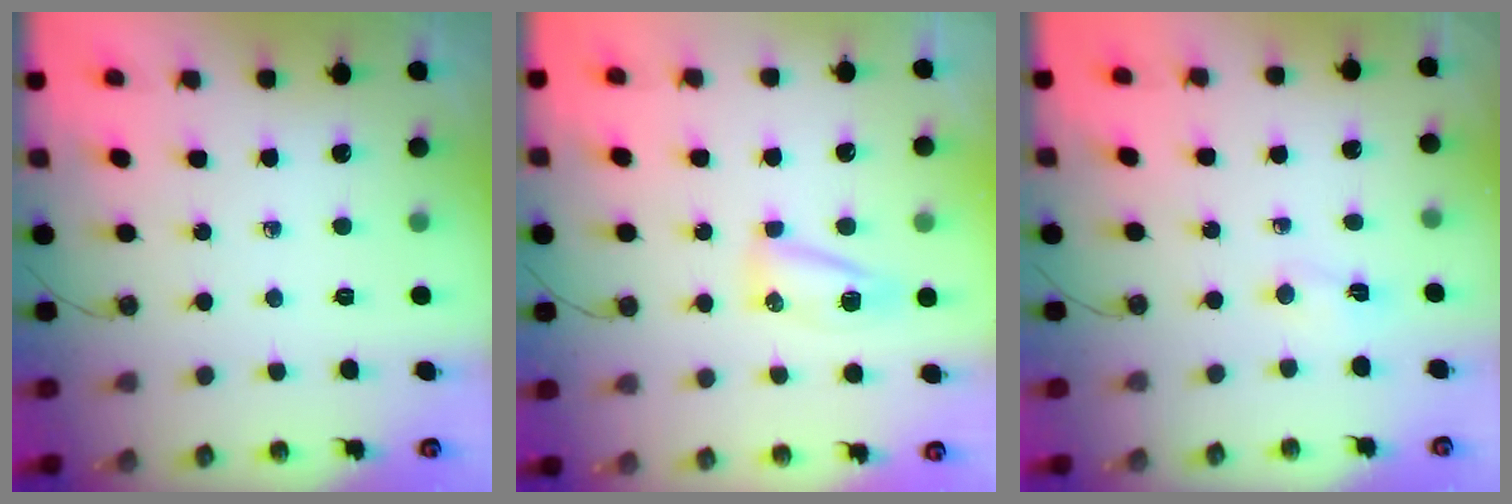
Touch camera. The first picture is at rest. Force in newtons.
{"total": 6.6, "press": 6.5, "slide": 1.1}
{"total": 2.3, "press": 2.2, "slide": 0.7}